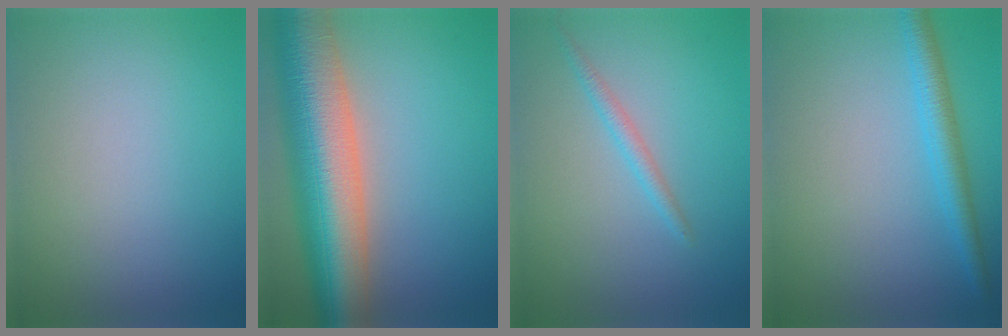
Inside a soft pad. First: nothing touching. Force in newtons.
{"total": 12.6, "press": 12.6, "slide": 0.7}
{"total": 1.4, "press": 1.4, "slide": 0.1}
{"total": 3.0, "press": 3.0, "slide": 0.0}